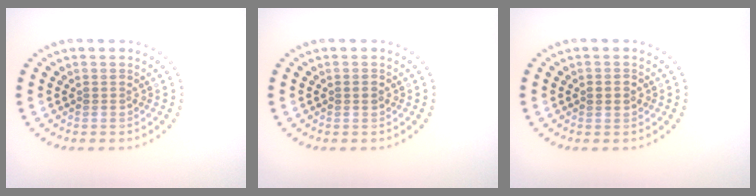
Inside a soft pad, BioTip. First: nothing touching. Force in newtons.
{"total": 1.0, "press": 1.0, "slide": 0.2}
{"total": 1.7, "press": 1.7, "slide": 0.2}